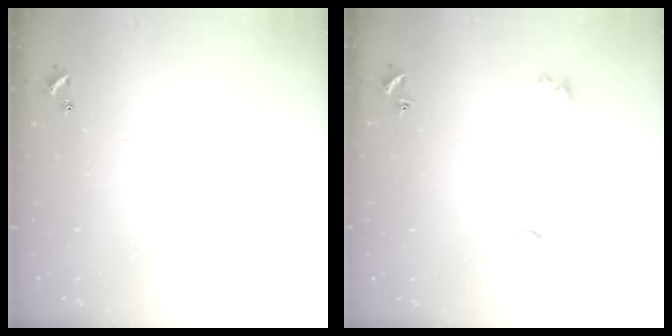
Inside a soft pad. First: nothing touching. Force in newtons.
{"total": 2.9, "press": 2.9, "slide": 0.5}